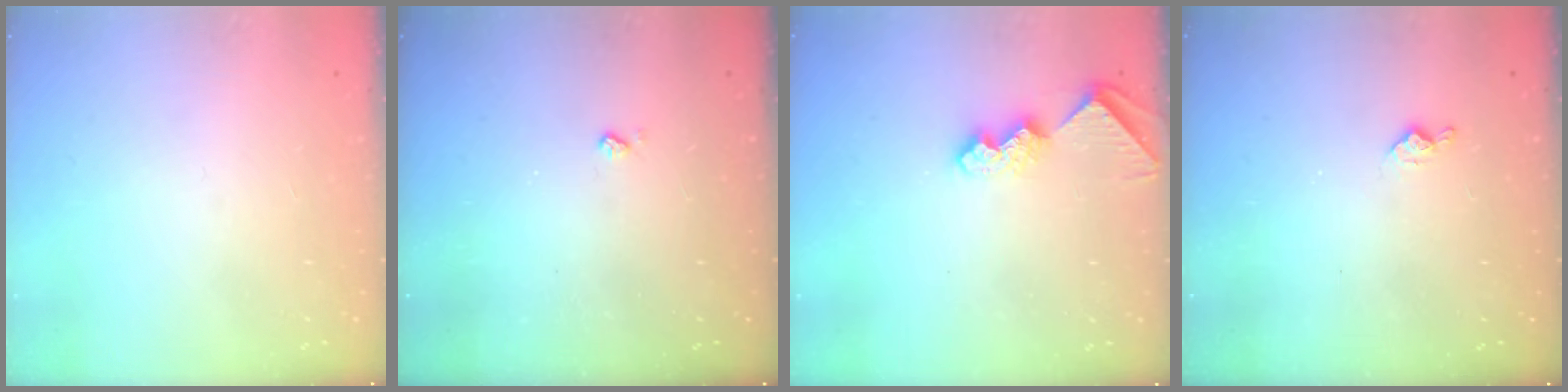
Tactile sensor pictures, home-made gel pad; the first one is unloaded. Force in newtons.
{"total": 2.5, "press": 2.5, "slide": 0.5}
{"total": 8.2, "press": 8.2, "slide": 0.4}
{"total": 6.8, "press": 6.7, "slide": 0.5}